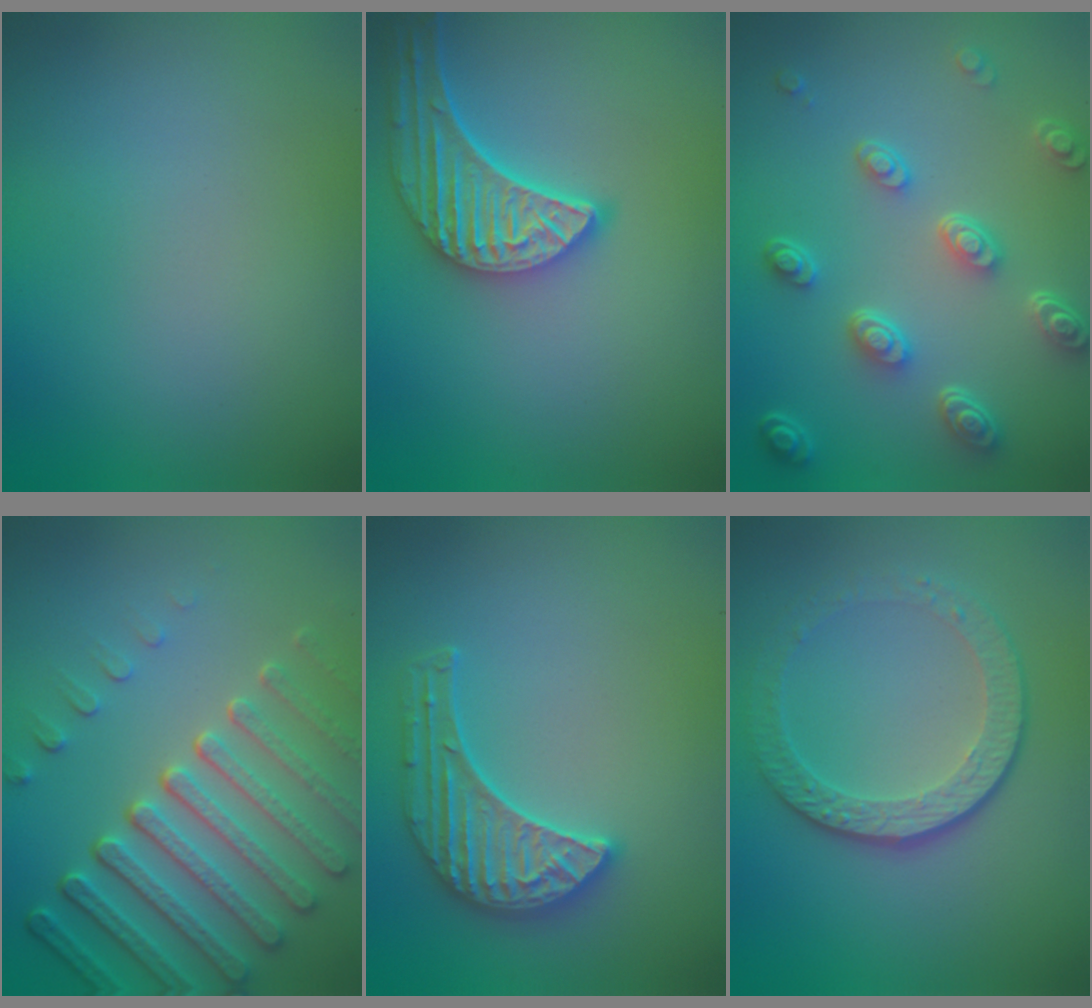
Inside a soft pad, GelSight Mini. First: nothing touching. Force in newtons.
{"total": 5.2, "press": 4.4, "slide": 2.7}
{"total": 5.3, "press": 4.0, "slide": 3.5}
{"total": 7.1, "press": 5.4, "slide": 4.6}
{"total": 3.7, "press": 3.6, "slide": 0.9}
{"total": 4.5, "press": 3.1, "slide": 3.2}